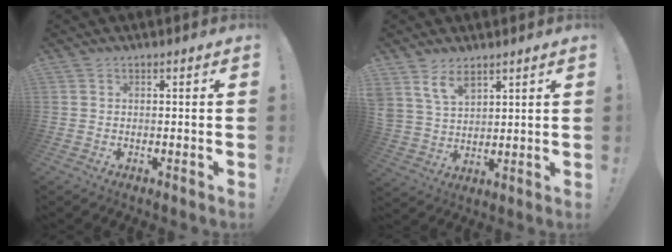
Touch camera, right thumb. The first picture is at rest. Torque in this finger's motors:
{"motor_torque": [0.33, 0.42, 1.06, 0.73, 0.13]}